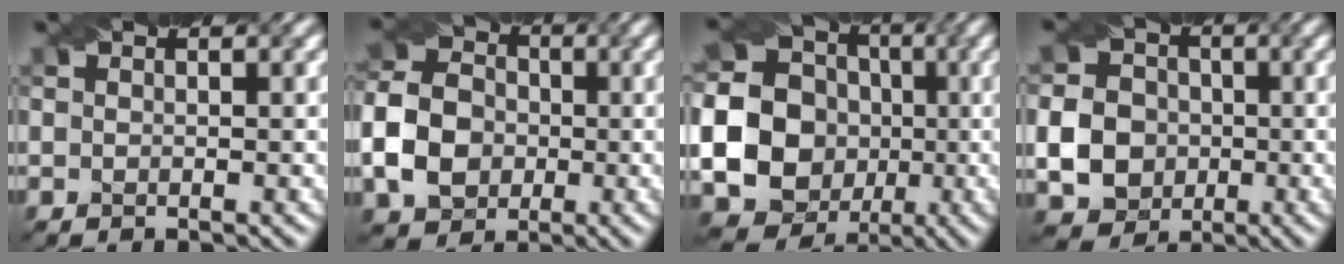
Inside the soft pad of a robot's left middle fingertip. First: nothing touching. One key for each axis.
{"total": 6.4, "fx": -1.5, "fy": 5.3, "fz": 3.3, "tx": -0.073, "ty": 0.005, "tz": -0.039}
{"total": 26.1, "fx": -3.8, "fy": 24.9, "fz": 7.0, "tx": -0.151, "ty": -0.005, "tz": -0.098}
{"total": 6.9, "fx": -1.3, "fy": 6.2, "fz": 2.9, "tx": -0.057, "ty": -0.005, "tz": -0.041}